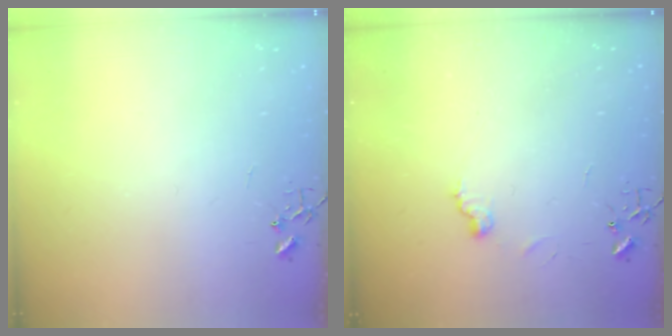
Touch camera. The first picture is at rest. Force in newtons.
{"total": 7.4, "press": 7.4, "slide": 0.4}